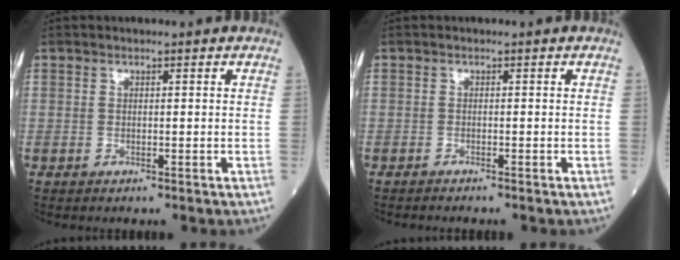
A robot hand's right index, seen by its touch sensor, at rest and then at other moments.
{"total": 1.3, "force": [-1.2, 0.0, 0.4], "torque": [-0.008, 0.000, -0.016]}